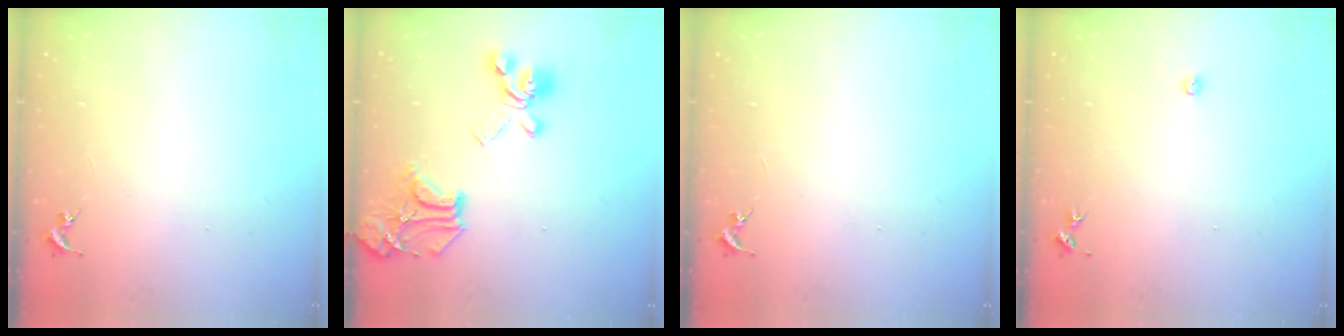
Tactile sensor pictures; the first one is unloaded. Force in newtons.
{"total": 20.8, "press": 20.7, "slide": 1.6}
{"total": 0.0}
{"total": 3.0, "press": 3.0, "slide": 0.4}